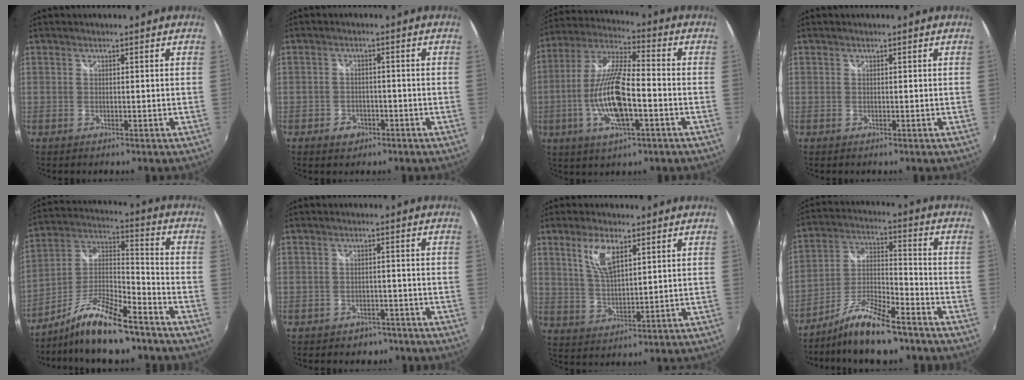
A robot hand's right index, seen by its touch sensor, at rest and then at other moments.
{"total": 3.6, "force": [-2.1, 2.7, 1.0], "torque": [-0.031, 0.003, -0.032]}
{"total": 15.2, "force": [-4.3, 4.2, 13.9], "torque": [-0.283, -0.007, -0.081]}
{"total": 0.0}
{"total": 14.9, "force": [-10.5, 3.7, 9.9], "torque": [-0.203, 0.002, -0.191]}
{"total": 5.5, "force": [-4.2, 3.3, 1.1], "torque": [-0.027, 0.006, -0.056]}
{"total": 7.2, "force": [3.6, 2.6, 5.6], "torque": [-0.108, 0.001, 0.073]}
{"total": 12.9, "force": [-9.6, 3.2, 8.0], "torque": [-0.162, 0.005, -0.174]}